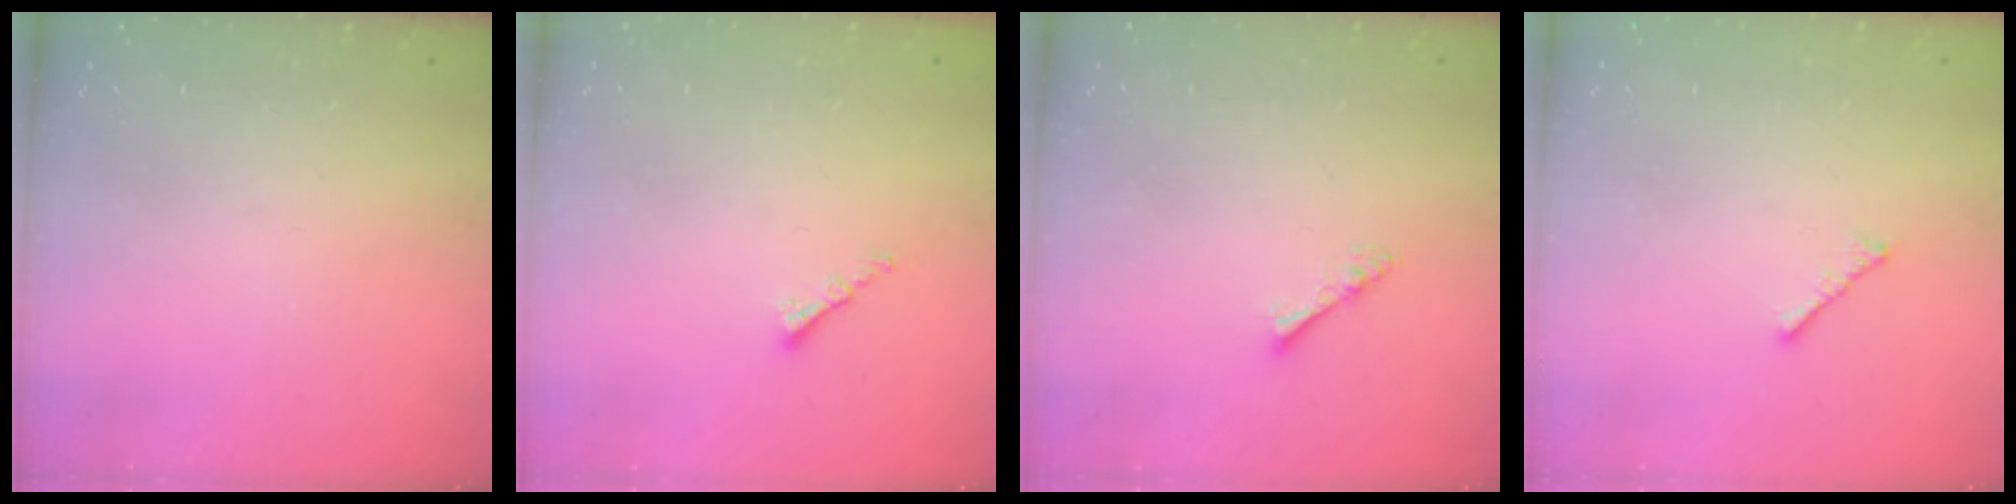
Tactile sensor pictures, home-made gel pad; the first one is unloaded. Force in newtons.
{"total": 0.8, "press": 0.8, "slide": 0.2}
{"total": 2.9, "press": 2.8, "slide": 0.4}
{"total": 1.7, "press": 1.6, "slide": 0.5}